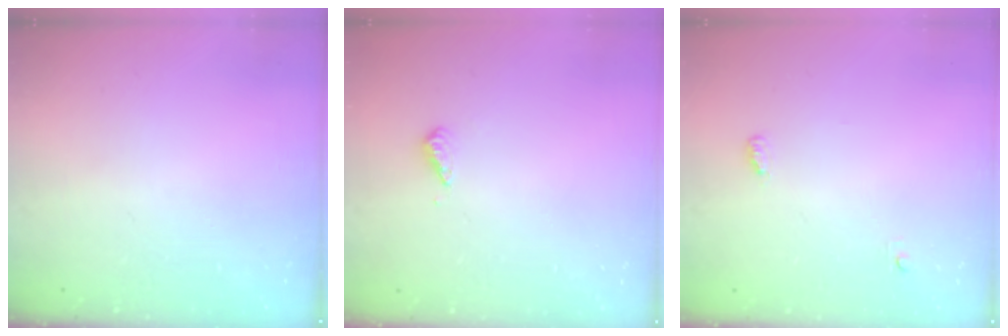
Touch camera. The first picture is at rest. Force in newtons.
{"total": 3.1, "press": 3.0, "slide": 0.7}
{"total": 3.9, "press": 3.8, "slide": 1.0}